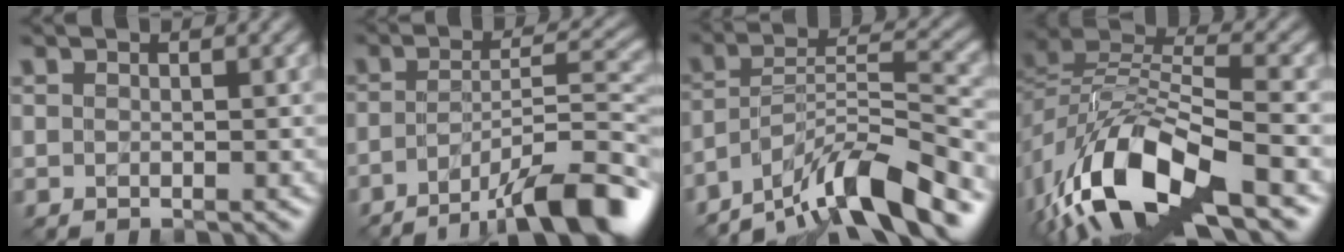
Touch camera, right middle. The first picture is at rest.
{"total": 9.7, "force": [-6.2, 2.1, 7.2], "torque": [-0.094, 0.014, -0.103]}
{"total": 9.3, "force": [-7.3, 1.8, 5.5], "torque": [-0.079, 0.012, -0.136]}
{"total": 13.3, "force": [-7.0, 5.5, 9.9], "torque": [-0.201, -0.004, -0.137]}